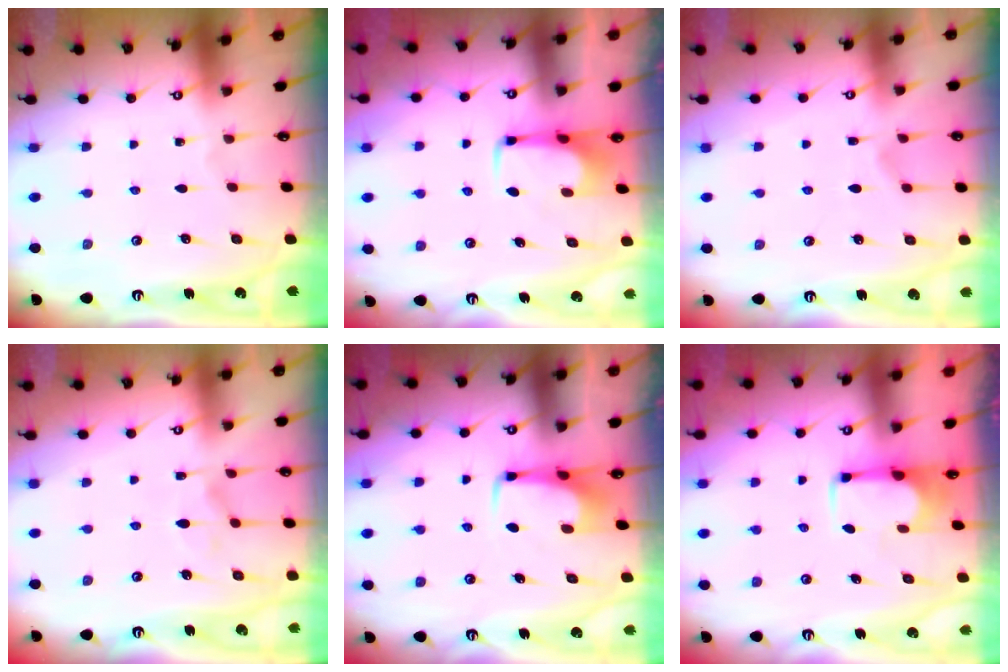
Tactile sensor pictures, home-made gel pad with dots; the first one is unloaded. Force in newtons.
{"total": 1.6, "press": 1.6, "slide": 0.5}
{"total": 2.4, "press": 2.0, "slide": 1.2}
{"total": 4.4, "press": 4.3, "slide": 1.0}
{"total": 3.0, "press": 2.9, "slide": 0.4}
{"total": 1.8, "press": 1.5, "slide": 0.9}